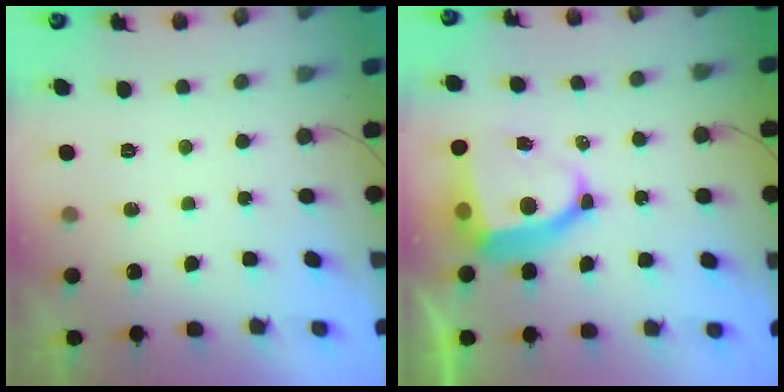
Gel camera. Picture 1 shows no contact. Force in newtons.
{"total": 10.2, "press": 10.1, "slide": 1.0}